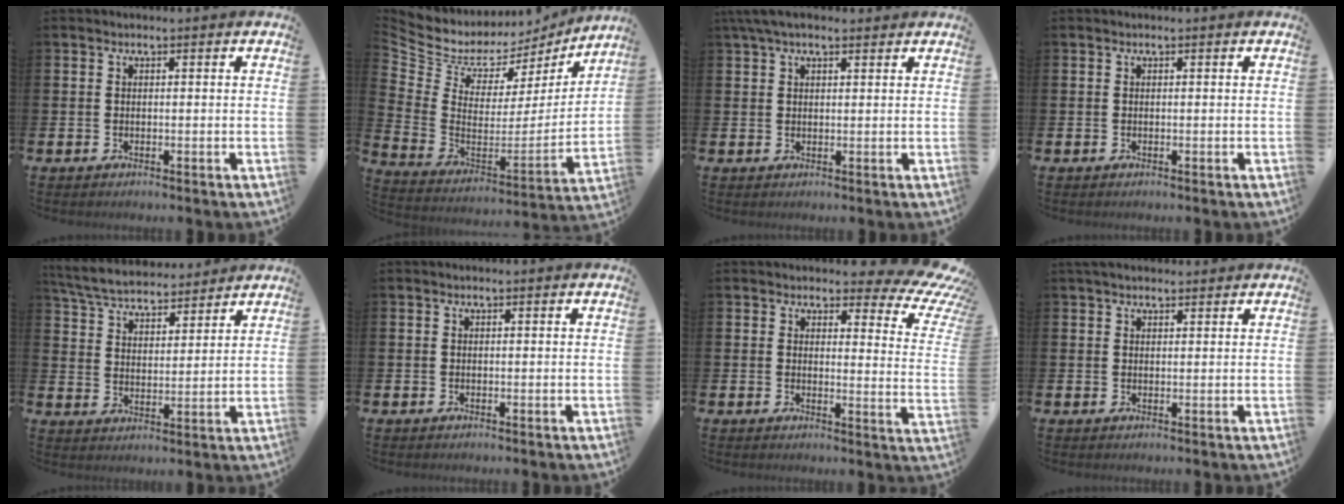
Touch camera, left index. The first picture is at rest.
{"total": 7.2, "force": [5.8, 4.1, 1.4], "torque": [-0.075, -0.043, 0.100]}
{"total": 3.8, "force": [2.8, 1.3, 2.2], "torque": [-0.047, 0.003, 0.051]}
{"total": 0.0}
{"total": 6.1, "force": [5.9, 1.3, 0.8], "torque": [-0.047, -0.032, 0.106]}
{"total": 0.0}
{"total": 4.4, "force": [3.3, 1.9, 2.1], "torque": [-0.026, -0.038, 0.046]}
{"total": 2.1, "force": [1.8, 0.8, 0.6], "torque": [-0.006, 0.002, 0.032]}